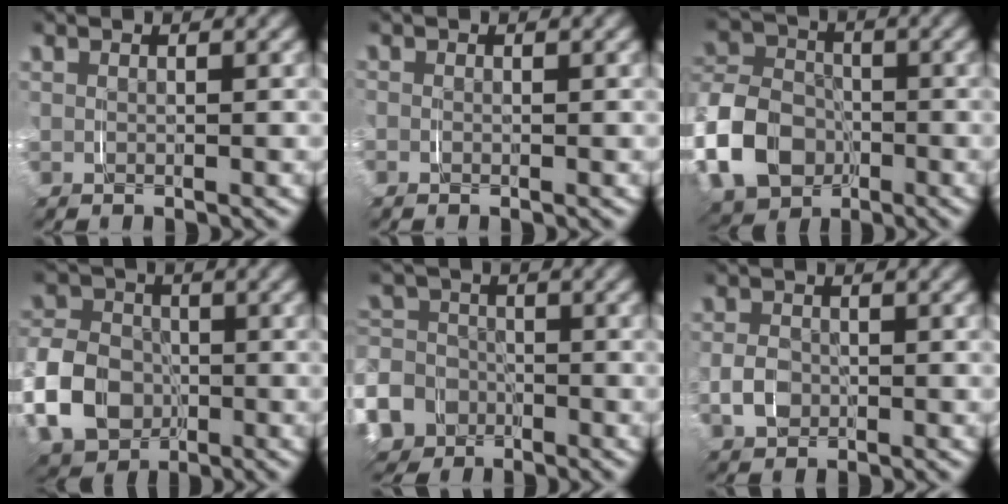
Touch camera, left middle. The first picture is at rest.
{"total": 0.7, "force": [-0.5, -0.2, -0.4], "torque": [0.006, -0.006, -0.010]}
{"total": 8.0, "force": [-3.0, 6.6, 3.4], "torque": [-0.086, -0.025, -0.055]}
{"total": 7.0, "force": [-2.5, 5.7, 3.1], "torque": [-0.073, -0.022, -0.044]}
{"total": 12.4, "force": [-6.3, 10.3, 2.7], "torque": [-0.067, -0.051, -0.114]}
{"total": 2.0, "force": [-0.9, 1.5, 0.9], "torque": [-0.028, -0.007, -0.013]}